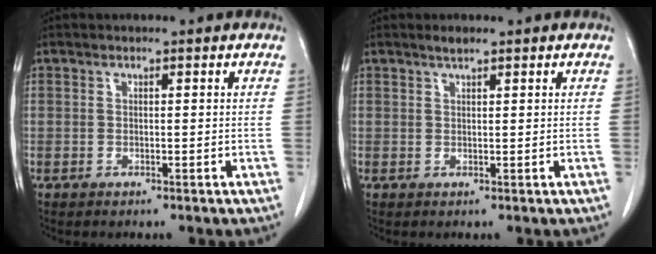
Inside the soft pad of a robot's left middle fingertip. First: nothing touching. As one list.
[{"total": 1.3, "force": [1.1, 0.2, 0.8], "torque": [-0.019, 0.001, 0.023]}]